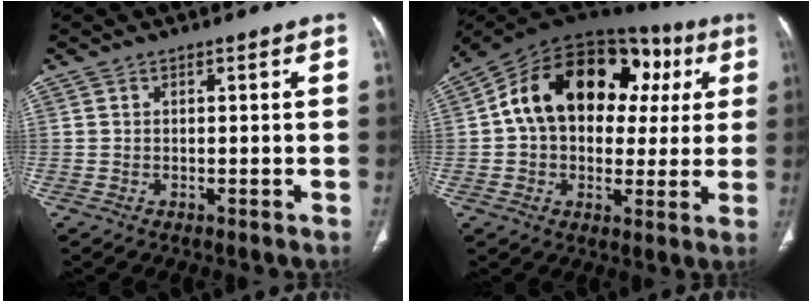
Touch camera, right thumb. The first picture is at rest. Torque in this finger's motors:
{"motor_torque": [2.36, 2.65, 0.76, -0.20, 0.47]}